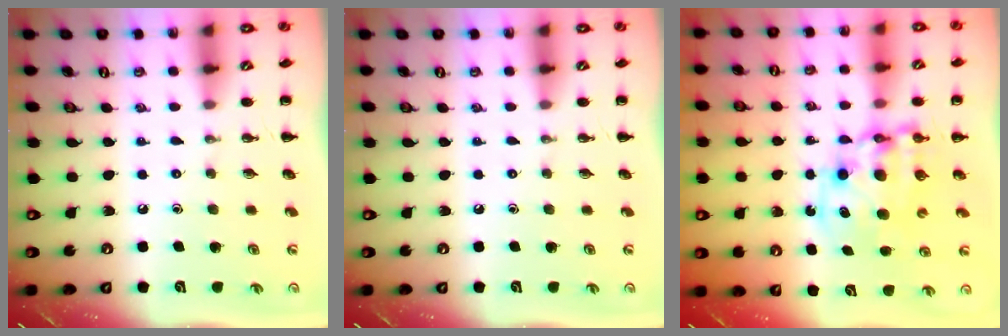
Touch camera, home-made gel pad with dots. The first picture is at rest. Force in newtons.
{"total": 0.0}
{"total": 10.7, "press": 10.3, "slide": 2.9}